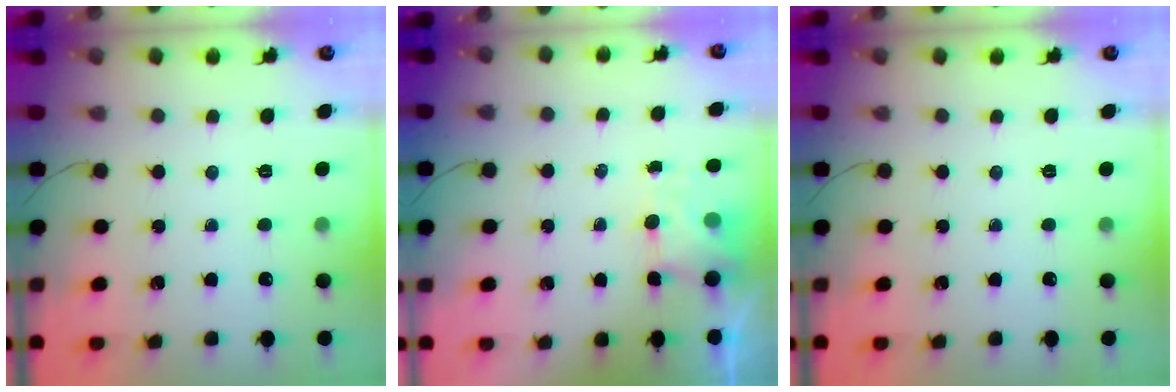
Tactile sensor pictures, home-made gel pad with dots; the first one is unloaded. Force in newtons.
{"total": 4.1, "press": 3.9, "slide": 1.1}
{"total": 0.0}